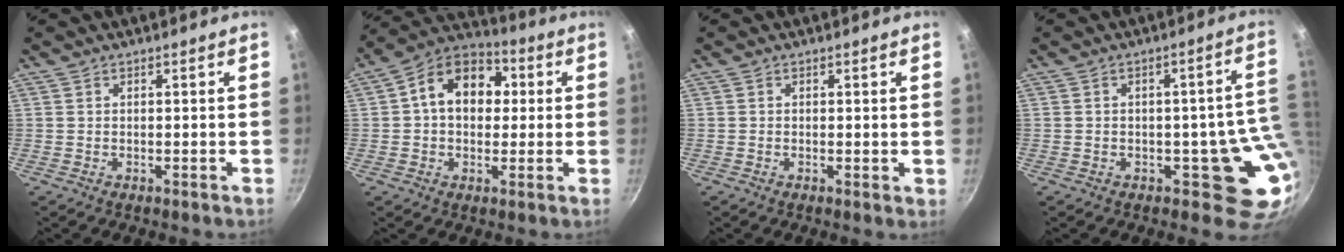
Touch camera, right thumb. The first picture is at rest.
{"total": 13.6, "force": [2.0, 10.0, 9.0], "torque": [-0.101, 0.026, 0.012]}
{"total": 0.8, "force": [0.1, 0.3, 0.7], "torque": [-0.010, -0.002, -0.002]}
{"total": 9.5, "force": [-0.3, 6.0, 7.4], "torque": [-0.021, 0.002, 0.000]}